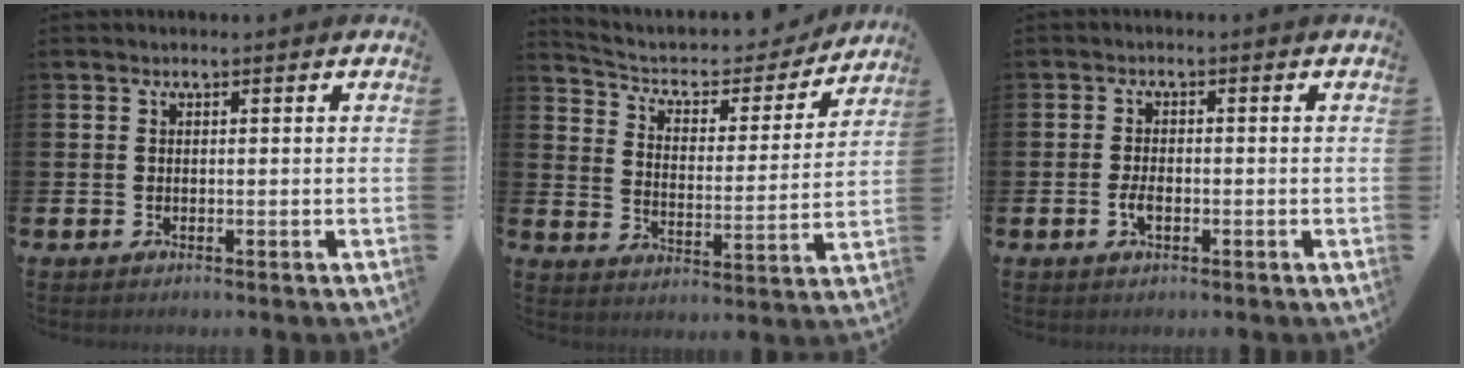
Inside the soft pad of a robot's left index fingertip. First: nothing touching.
{"total": 6.3, "force": [5.6, 2.4, 1.5], "torque": [-0.057, -0.044, 0.091]}
{"total": 2.3, "force": [-0.8, 1.1, 1.8], "torque": [-0.026, -0.002, -0.016]}